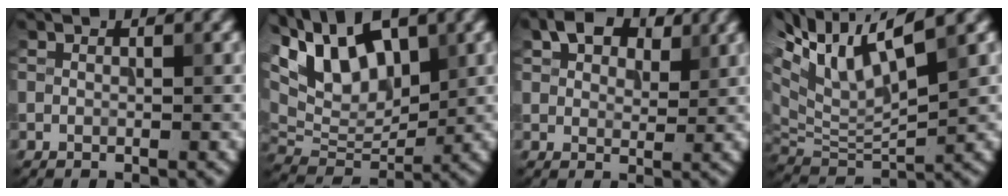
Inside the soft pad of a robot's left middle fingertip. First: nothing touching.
{"total": 10.5, "force": [5.7, 5.2, 7.1], "torque": [-0.130, 0.011, 0.093]}
{"total": 4.6, "force": [2.6, 2.8, 2.6], "torque": [-0.046, 0.005, 0.039]}
{"total": 9.7, "force": [5.3, 3.0, 7.5], "torque": [-0.157, 0.018, 0.096]}